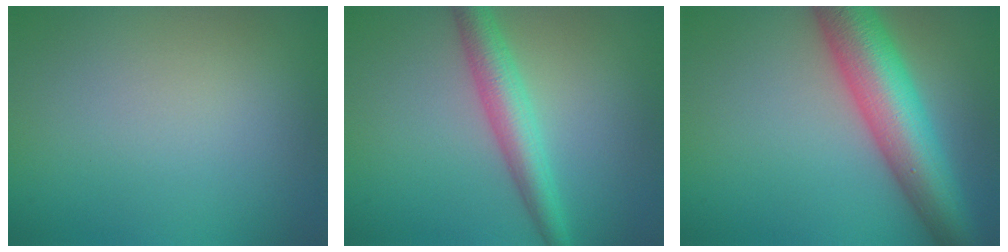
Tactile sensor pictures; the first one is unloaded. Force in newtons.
{"total": 4.0, "press": 4.0, "slide": 0.1}
{"total": 9.5, "press": 9.5, "slide": 0.1}